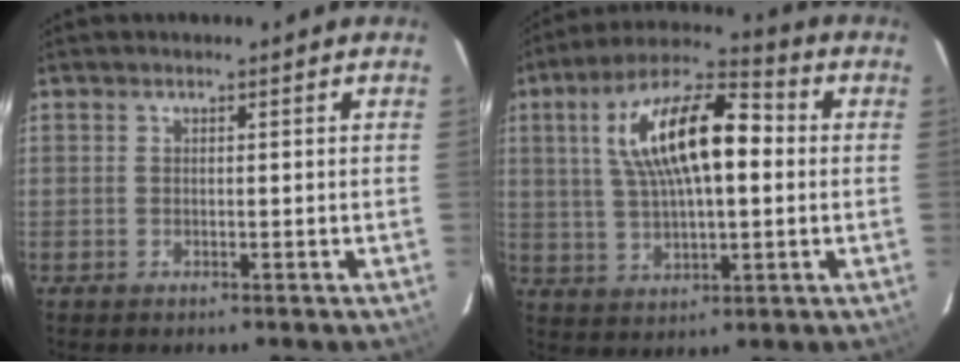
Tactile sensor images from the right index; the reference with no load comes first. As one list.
[{"total": 16.9, "force": [3.0, 6.7, 15.2], "torque": [-0.276, 0.029, 0.050]}]